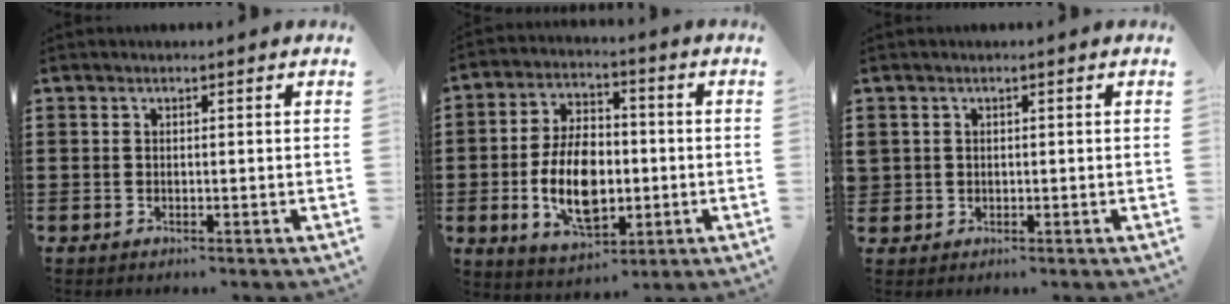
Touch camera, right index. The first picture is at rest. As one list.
[{"total": 10.8, "force": [-2.0, 6.2, 8.5], "torque": [-0.165, -0.007, -0.042]}, {"total": 1.0, "force": [0.1, 1.0, 0.0], "torque": [-0.004, 0.004, 0.001]}]